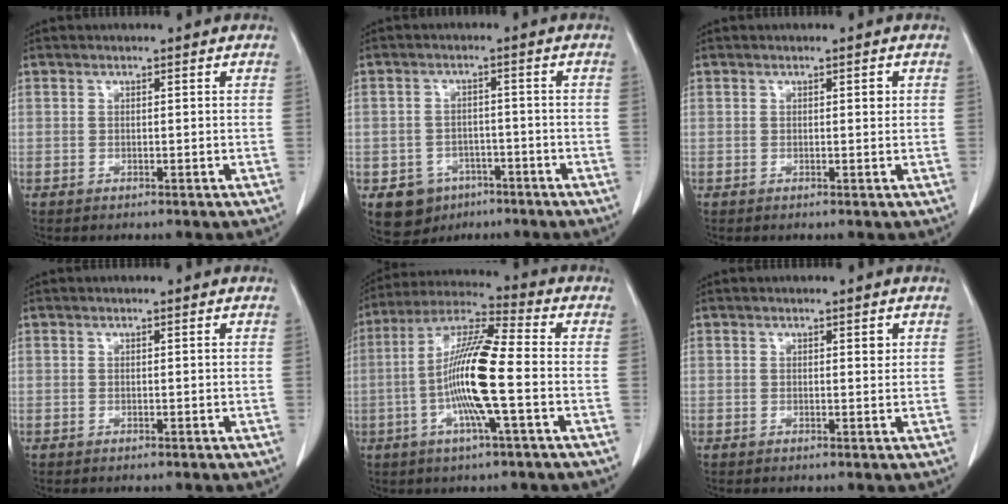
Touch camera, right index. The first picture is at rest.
{"total": 6.0, "force": [-3.3, 4.9, 1.4], "torque": [-0.018, 0.009, -0.040]}
{"total": 0.8, "force": [0.3, 0.3, 0.7], "torque": [-0.010, 0.001, 0.003]}
{"total": 0.0}
{"total": 13.4, "force": [-2.4, 0.6, 13.2], "torque": [-0.257, 0.002, -0.055]}
{"total": 1.0, "force": [0.5, 0.3, 0.8], "torque": [-0.011, 0.000, 0.006]}